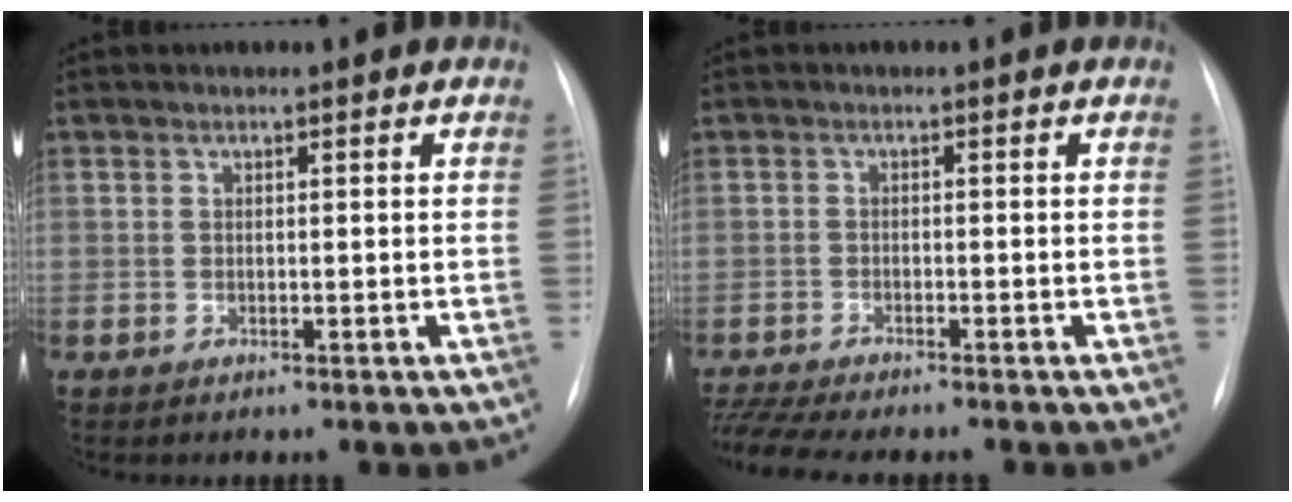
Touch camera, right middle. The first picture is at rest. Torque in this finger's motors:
{"motor_torque": [0.72, -0.73, 0.13, 0.03]}